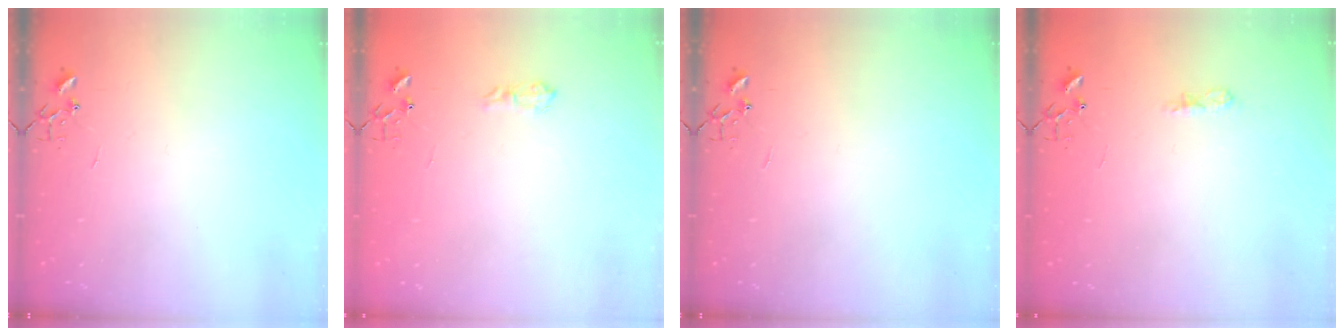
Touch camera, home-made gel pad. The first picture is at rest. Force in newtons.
{"total": 7.0, "press": 6.9, "slide": 0.9}
{"total": 0.0}
{"total": 6.2, "press": 6.2, "slide": 0.8}